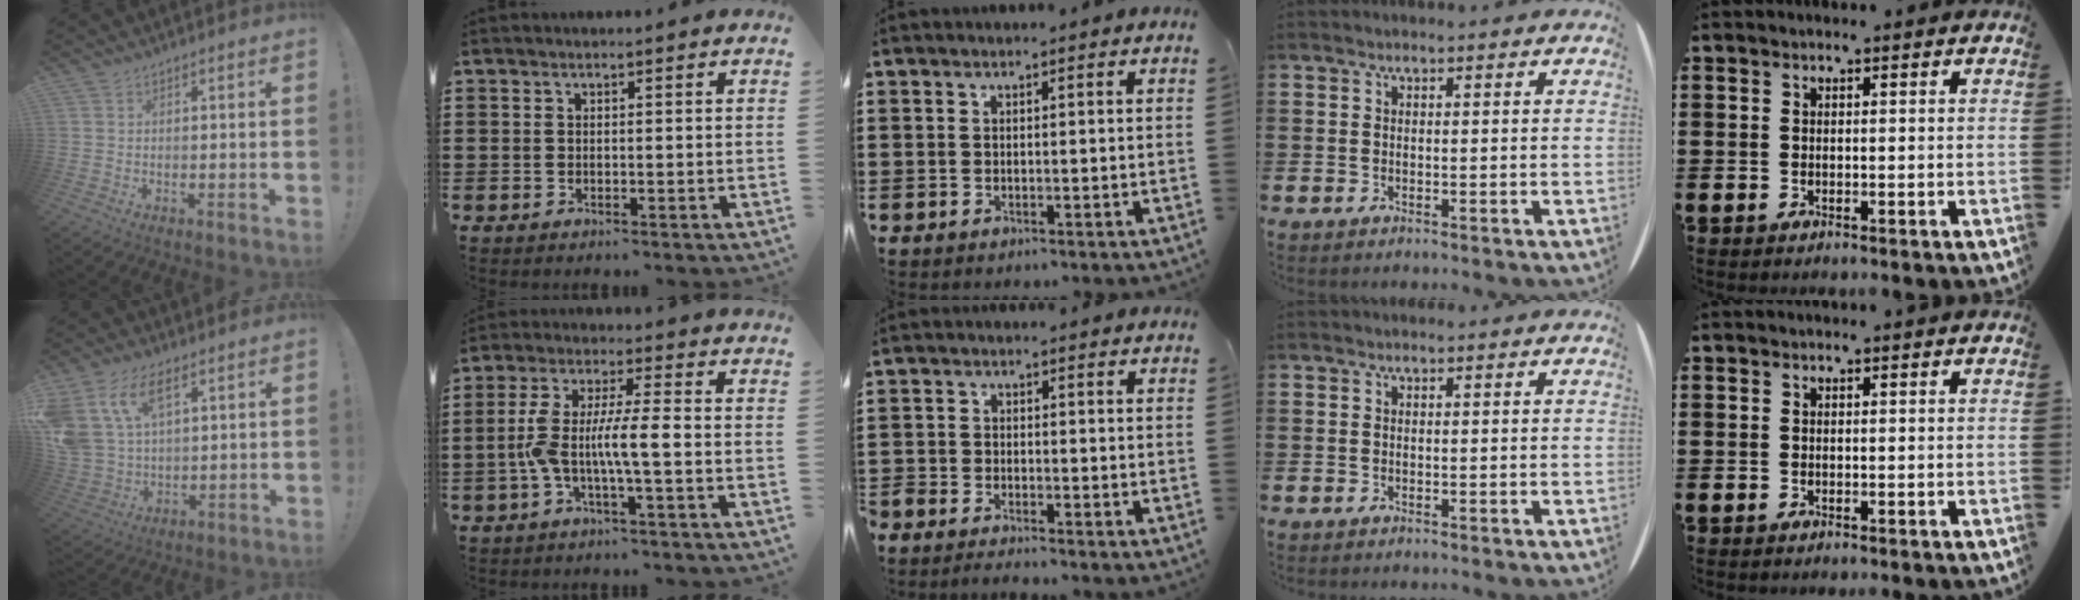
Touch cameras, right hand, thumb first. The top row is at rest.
{"thumb": {"total": 13.8, "force": [6.9, 8.0, 8.8], "torque": [-0.193, -0.023, 0.135]}, "index": {"total": 7.7, "force": [-1.9, 1.5, 7.3], "torque": [-0.155, -0.004, -0.045]}, "middle": {"total": 2.5, "force": [-2.5, 0.2, -0.1], "torque": [-0.012, -0.002, -0.057]}}